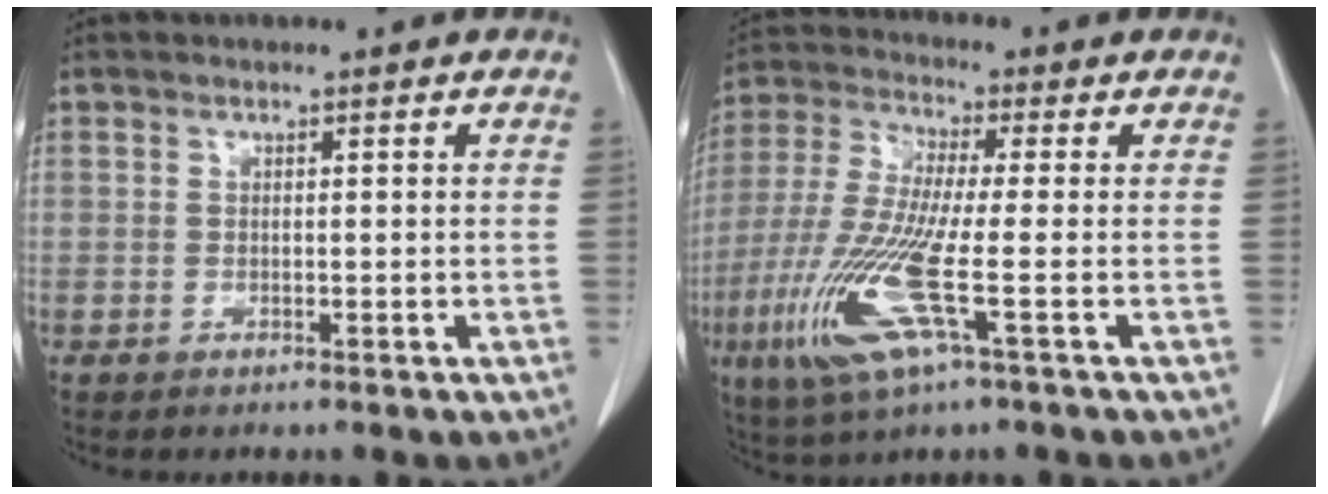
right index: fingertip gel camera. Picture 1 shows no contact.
{"total": 12.9, "force": [-4.2, 1.0, 12.1], "torque": [-0.265, -0.025, -0.087]}